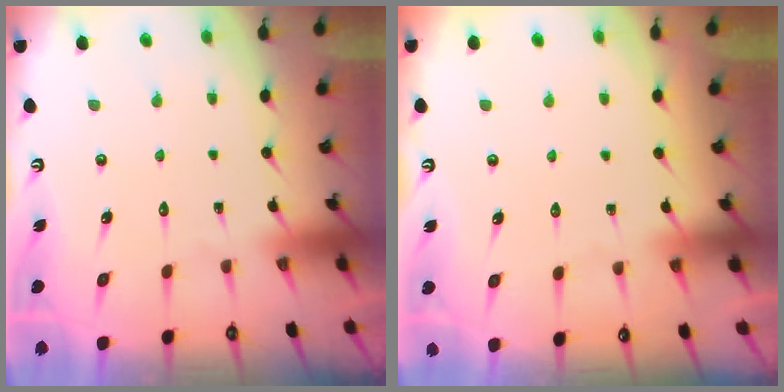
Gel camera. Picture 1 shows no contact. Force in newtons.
{"total": 2.6, "press": 2.5, "slide": 0.5}